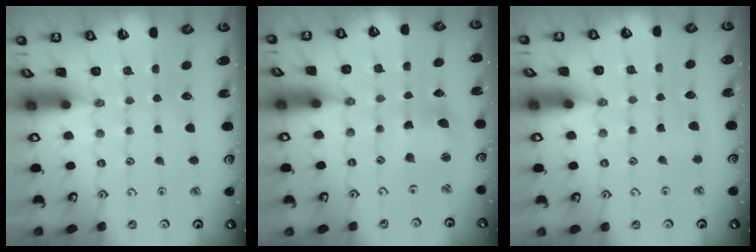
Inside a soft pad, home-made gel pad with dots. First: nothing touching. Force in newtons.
{"total": 5.1, "press": 5.0, "slide": 0.7}
{"total": 2.7, "press": 2.6, "slide": 0.5}